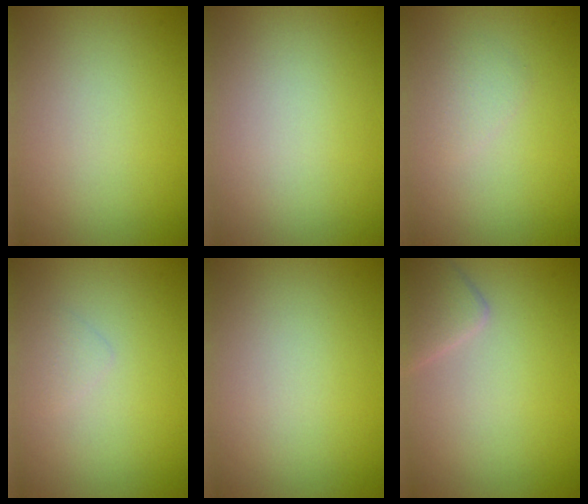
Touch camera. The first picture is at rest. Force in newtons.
{"total": 0.0}
{"total": 1.1, "press": 1.1, "slide": 0.1}
{"total": 0.8, "press": 0.8, "slide": 0.1}
{"total": 0.0}
{"total": 2.6, "press": 2.6, "slide": 0.1}